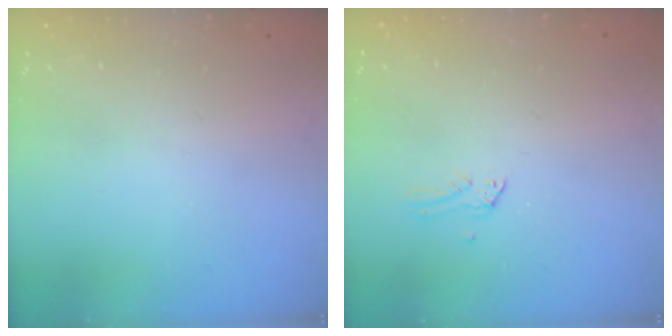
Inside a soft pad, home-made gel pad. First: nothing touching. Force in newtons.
{"total": 0.0}